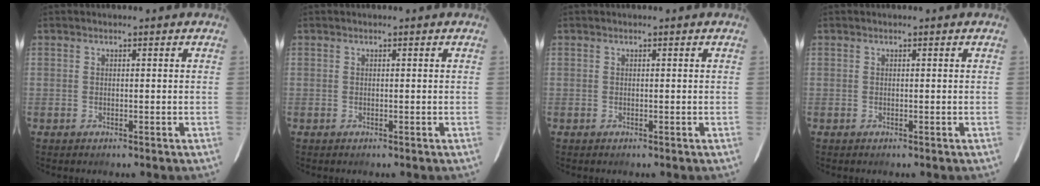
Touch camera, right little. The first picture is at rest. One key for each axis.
{"total": 0.0}
{"total": 0.0}
{"total": 0.0}